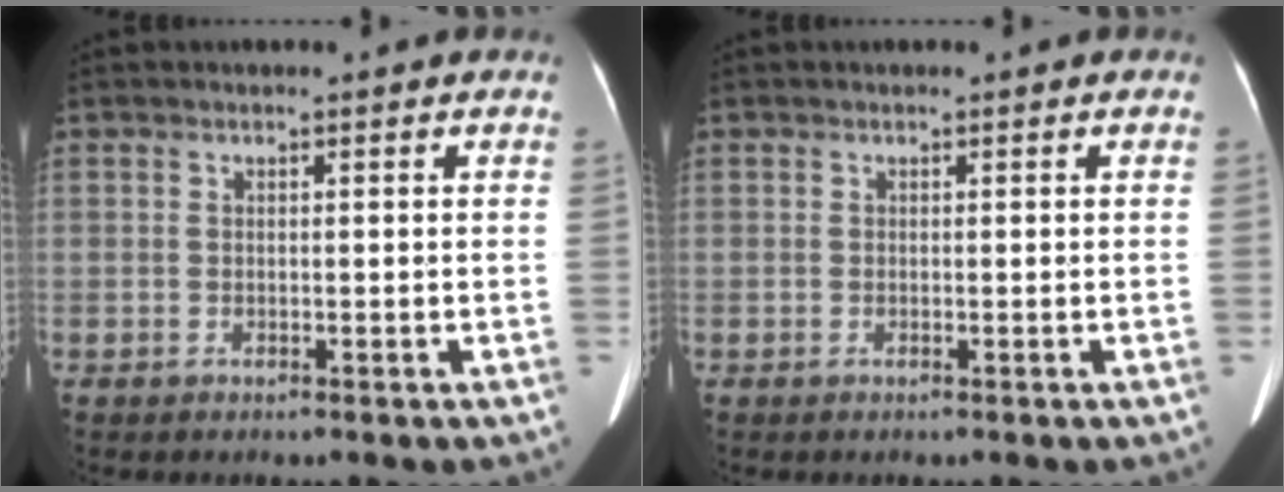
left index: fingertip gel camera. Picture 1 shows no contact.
{"total": 0.0}